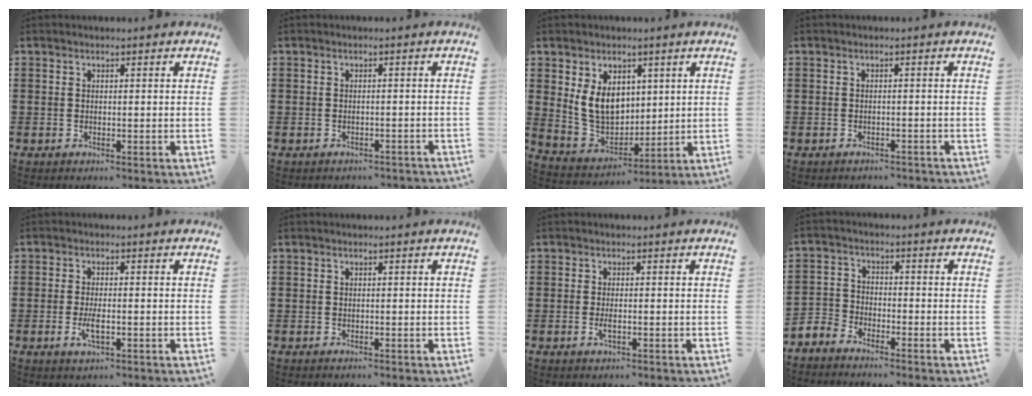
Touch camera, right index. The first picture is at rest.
{"total": 1.2, "force": [-1.1, 0.3, 0.1], "torque": [-0.006, 0.001, -0.024]}
{"total": 8.6, "force": [2.5, 6.6, 5.0], "torque": [-0.128, 0.005, 0.045]}
{"total": 1.1, "force": [-1.0, 0.3, 0.0], "torque": [-0.003, 0.002, -0.024]}
{"total": 3.0, "force": [-0.8, 0.9, 2.8], "torque": [-0.062, -0.007, -0.017]}
{"total": 0.0}
{"total": 1.4, "force": [-0.4, 0.4, 1.4], "torque": [-0.031, -0.004, -0.009]}
{"total": 3.1, "force": [-2.9, 0.9, 0.0], "torque": [-0.023, -0.001, -0.070]}